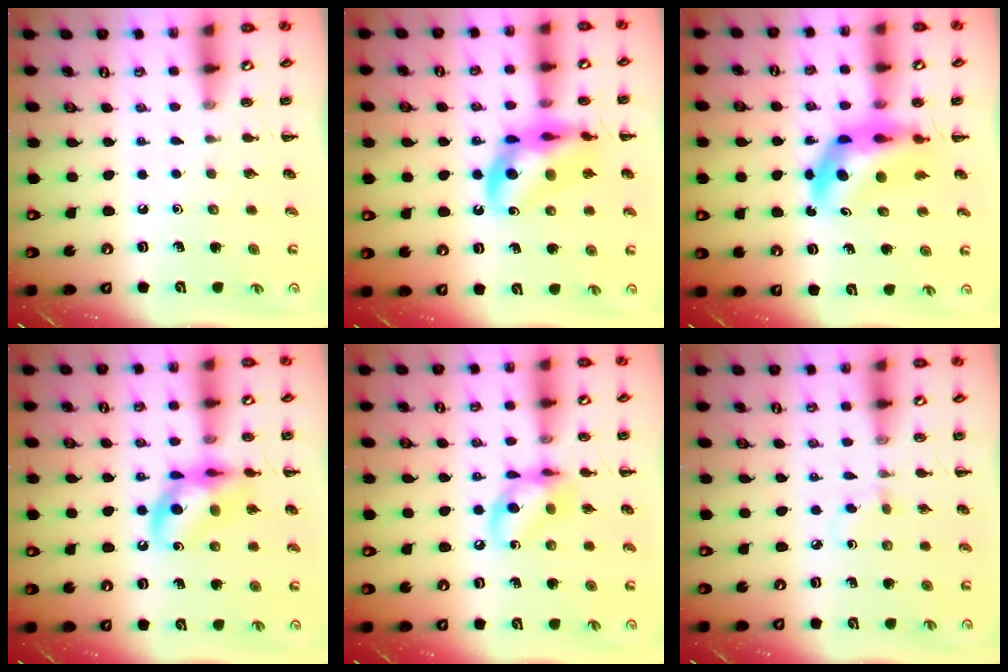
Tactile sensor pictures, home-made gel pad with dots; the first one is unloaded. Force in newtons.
{"total": 14.9, "press": 14.5, "slide": 3.3}
{"total": 9.5, "press": 9.0, "slide": 3.2}
{"total": 14.7, "press": 14.4, "slide": 2.6}
{"total": 11.2, "press": 11.1, "slide": 1.7}
{"total": 2.0, "press": 1.7, "slide": 1.0}